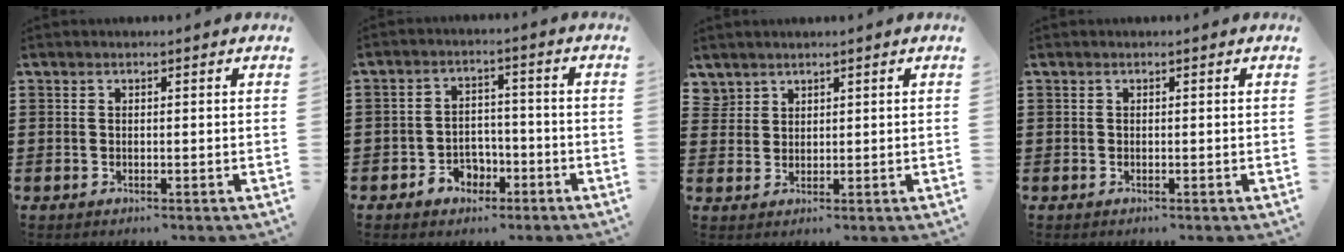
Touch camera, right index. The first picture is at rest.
{"total": 3.9, "force": [-2.4, 2.9, 1.1], "torque": [-0.025, 0.012, -0.048]}
{"total": 2.3, "force": [2.1, 1.0, -0.2], "torque": [-0.004, 0.001, 0.042]}
{"total": 0.0}